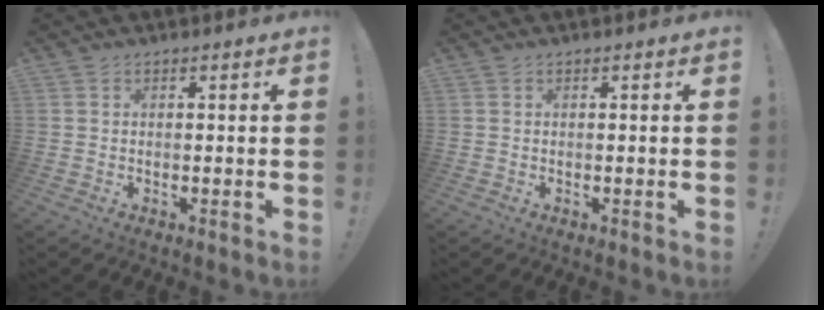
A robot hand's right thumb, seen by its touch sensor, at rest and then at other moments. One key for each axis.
{"total": 0.0}